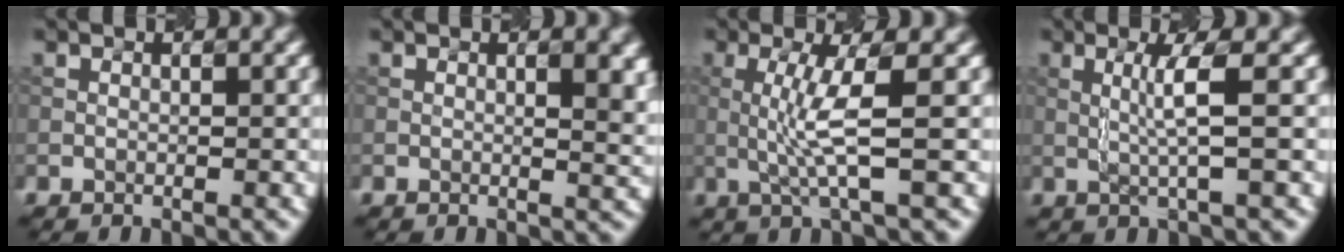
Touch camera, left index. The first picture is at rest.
{"total": 4.5, "force": [1.2, 1.8, 4.0], "torque": [-0.024, 0.013, 0.023]}
{"total": 3.7, "force": [-0.2, 0.1, 3.7], "torque": [-0.089, 0.002, 0.010]}
{"total": 2.6, "force": [0.1, -0.2, 2.6], "torque": [-0.060, 0.001, 0.016]}